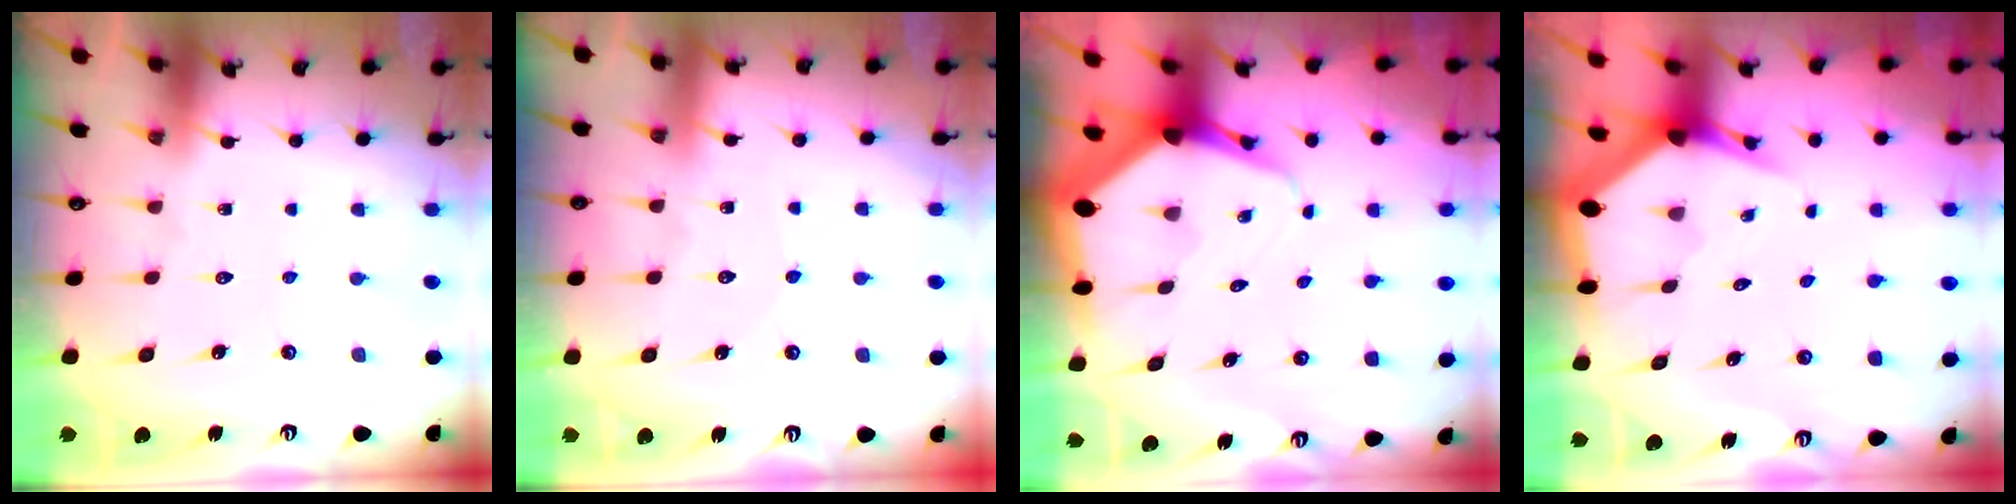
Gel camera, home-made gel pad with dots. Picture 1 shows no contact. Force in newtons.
{"total": 3.9, "press": 3.9, "slide": 0.5}
{"total": 7.0, "press": 7.0, "slide": 0.8}
{"total": 3.5, "press": 3.5, "slide": 0.4}